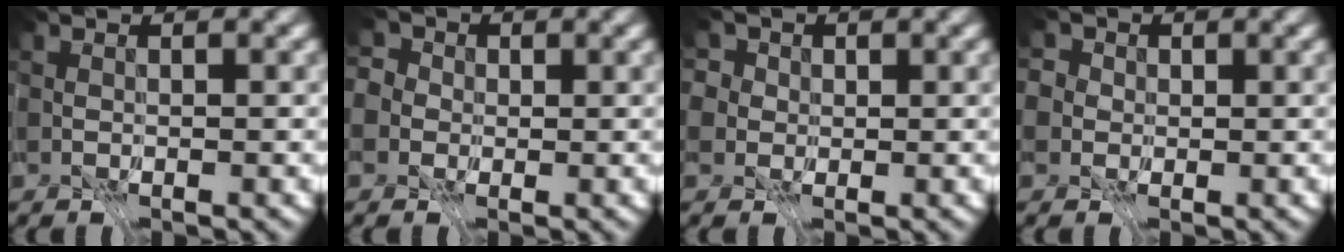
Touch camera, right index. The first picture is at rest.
{"total": 6.9, "force": [3.8, 4.7, 3.4], "torque": [-0.050, 0.026, 0.026]}
{"total": 7.4, "force": [4.3, 5.0, 3.4], "torque": [-0.068, 0.019, 0.048]}
{"total": 6.4, "force": [3.6, 4.5, 2.8], "torque": [-0.045, 0.013, 0.033]}